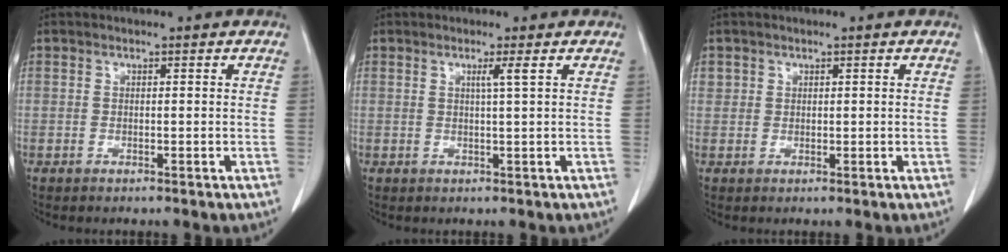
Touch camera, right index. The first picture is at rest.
{"total": 1.5, "force": [0.6, -0.6, 1.3], "torque": [-0.026, -0.003, 0.012]}
{"total": 1.6, "force": [0.7, 1.4, 0.2], "torque": [0.010, 0.001, 0.010]}